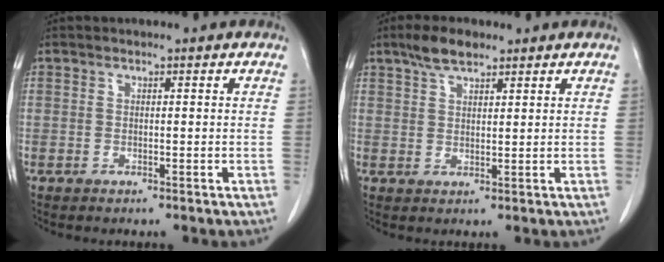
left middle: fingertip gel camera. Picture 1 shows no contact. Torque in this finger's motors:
{"motor_torque": [0.70, -0.64, 0.06, 0.00]}